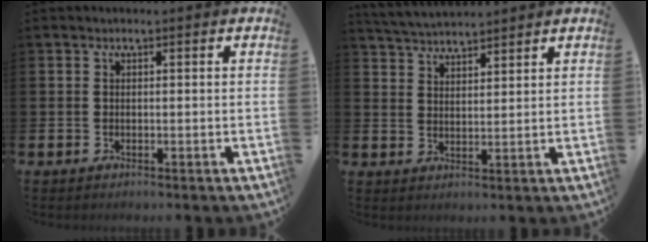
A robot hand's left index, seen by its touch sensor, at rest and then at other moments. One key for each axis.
{"total": 4.1, "fx": 4.0, "fy": 0.3, "fz": 0.1, "tx": -0.020, "ty": -0.020, "tz": 0.074}